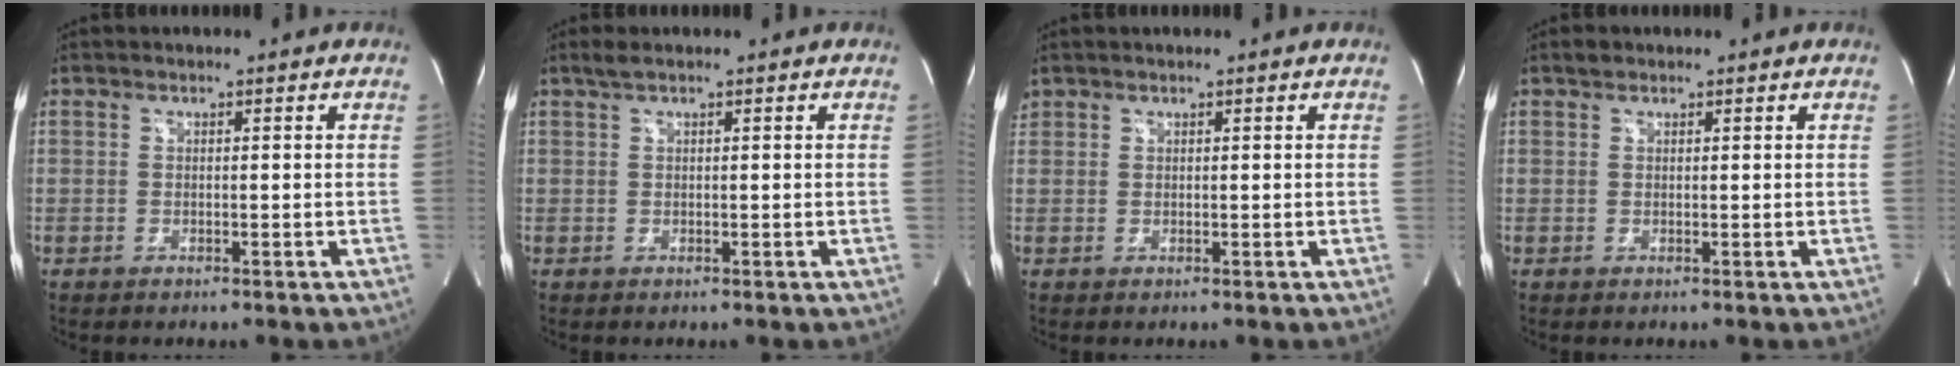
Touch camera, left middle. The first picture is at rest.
{"total": 1.4, "force": [1.0, -0.1, 0.9], "torque": [-0.028, 0.010, 0.023]}
{"total": 0.9, "force": [0.8, 0.5, 0.0], "torque": [-0.002, 0.012, 0.015]}
{"total": 1.0, "force": [0.9, 0.5, 0.3], "torque": [-0.010, 0.007, 0.014]}